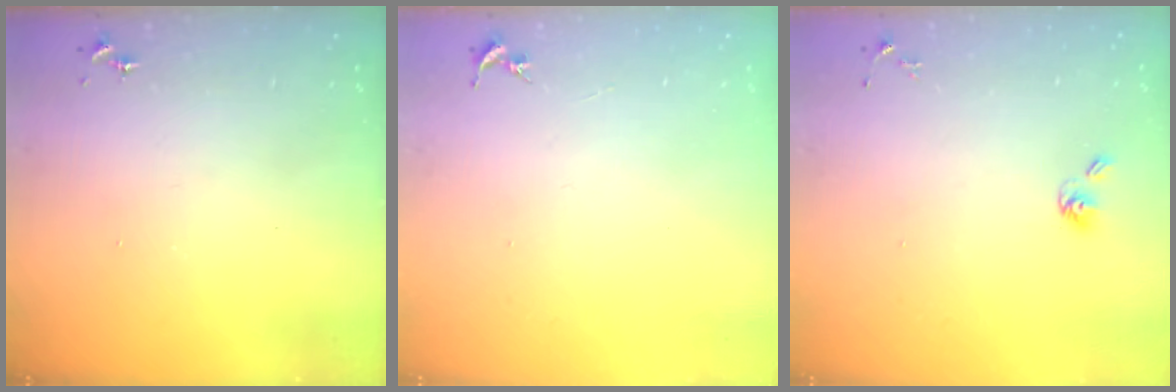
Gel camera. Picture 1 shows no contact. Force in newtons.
{"total": 0.0}
{"total": 5.6, "press": 5.1, "slide": 2.3}